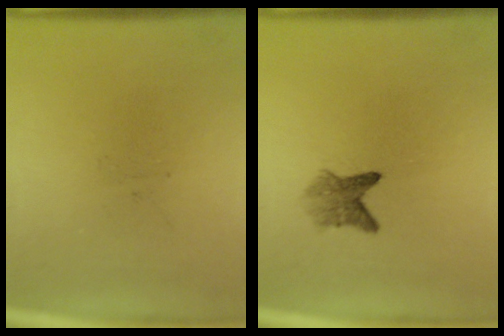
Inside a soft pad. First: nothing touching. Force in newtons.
{"total": 2.7}